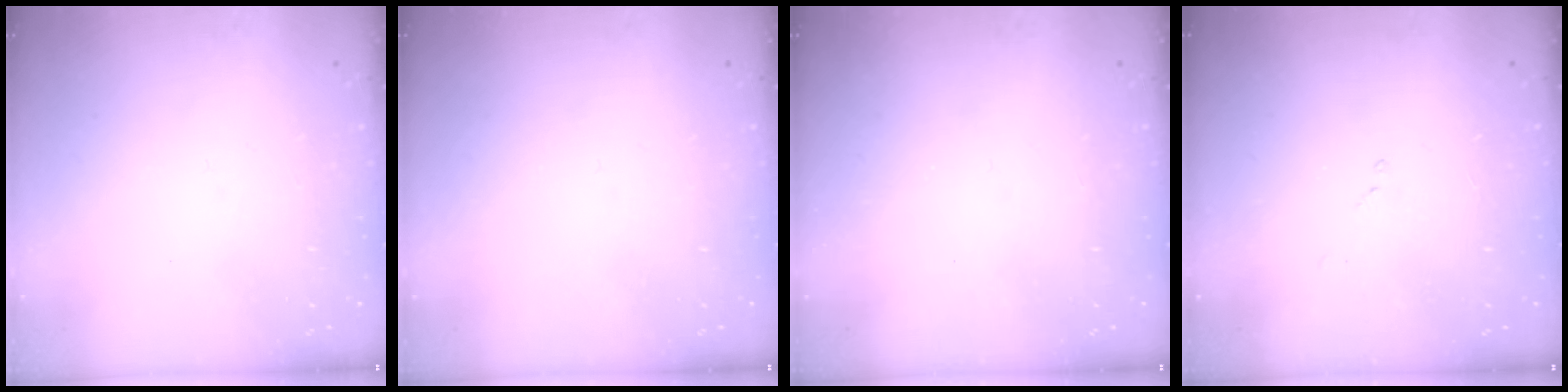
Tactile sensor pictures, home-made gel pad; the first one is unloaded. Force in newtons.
{"total": 0.0}
{"total": 0.9, "press": 0.9, "slide": 0.3}
{"total": 7.6, "press": 7.6, "slide": 0.9}